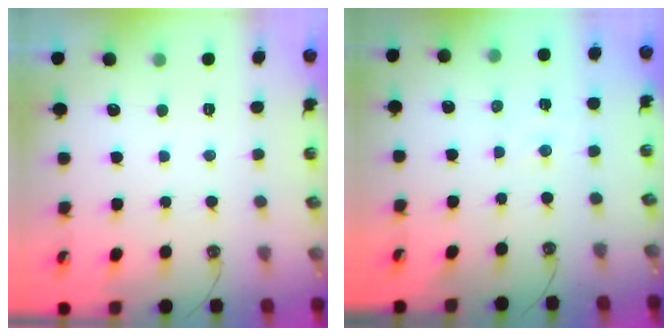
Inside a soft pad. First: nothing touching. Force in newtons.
{"total": 3.1, "press": 3.1, "slide": 0.5}